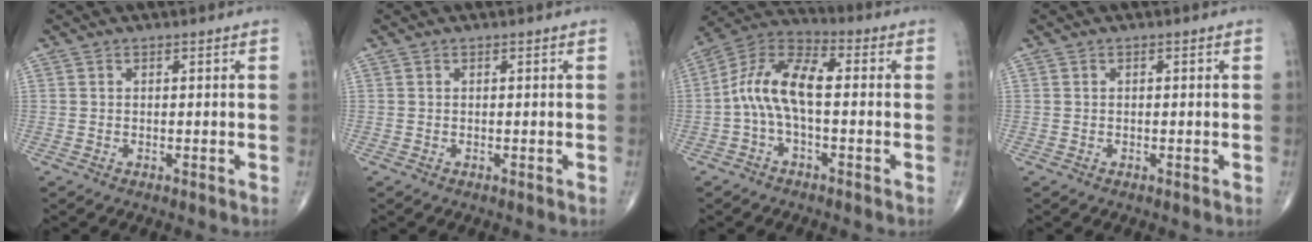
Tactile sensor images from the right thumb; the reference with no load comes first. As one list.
[{"total": 0.0}, {"total": 11.4, "force": [-0.7, 5.3, 10.1], "torque": [-0.193, 0.041, -0.023]}, {"total": 0.0}]